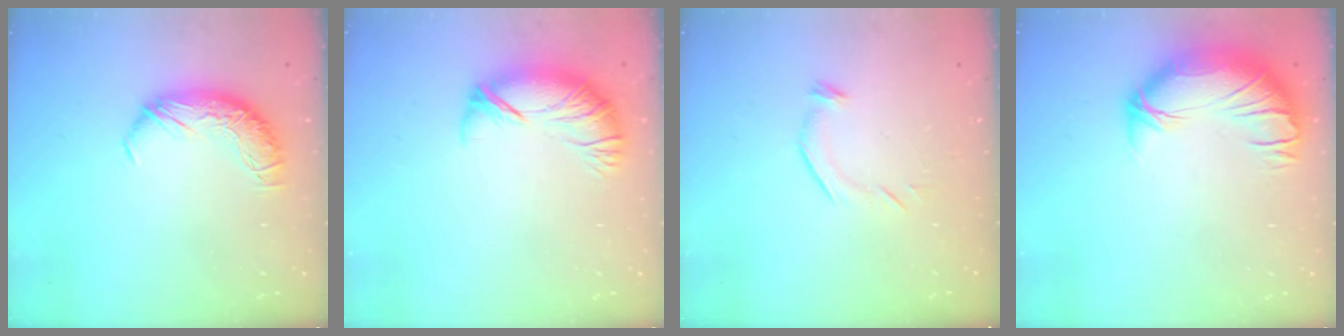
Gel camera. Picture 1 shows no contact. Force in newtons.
{"total": 3.1, "press": 2.4, "slide": 2.0}
{"total": 5.8, "press": 5.7, "slide": 1.0}
{"total": 2.1, "press": 0.9, "slide": 2.0}